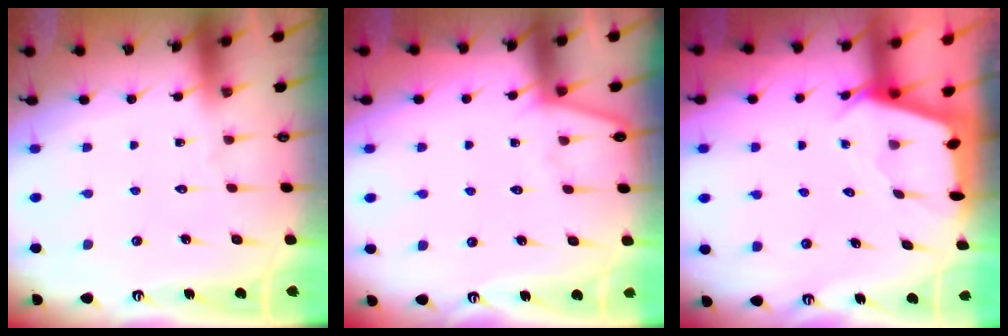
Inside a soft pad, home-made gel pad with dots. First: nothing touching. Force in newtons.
{"total": 4.2, "press": 4.2, "slide": 0.6}
{"total": 2.4, "press": 2.4, "slide": 0.3}